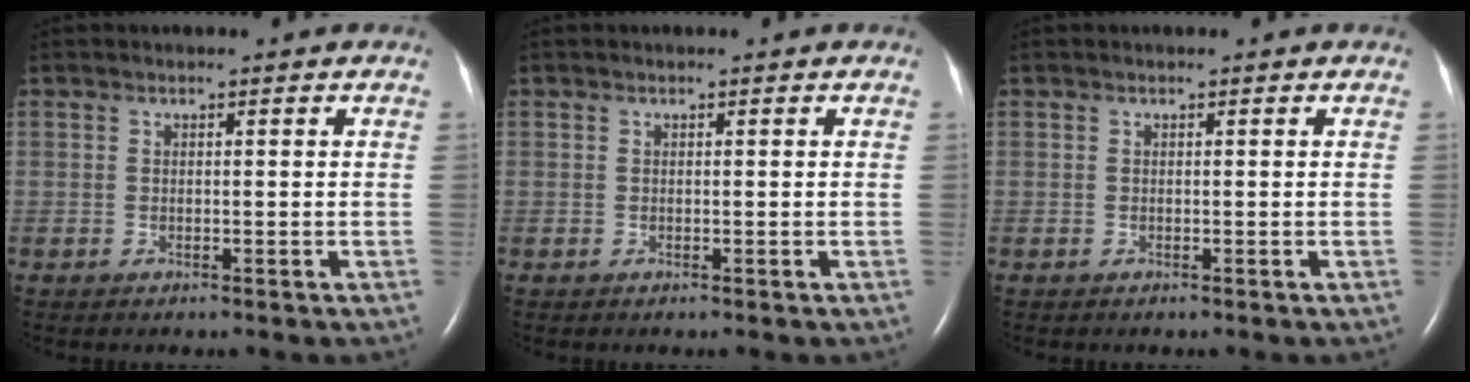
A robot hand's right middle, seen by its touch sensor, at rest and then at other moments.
{"total": 0.0}
{"total": 0.0}